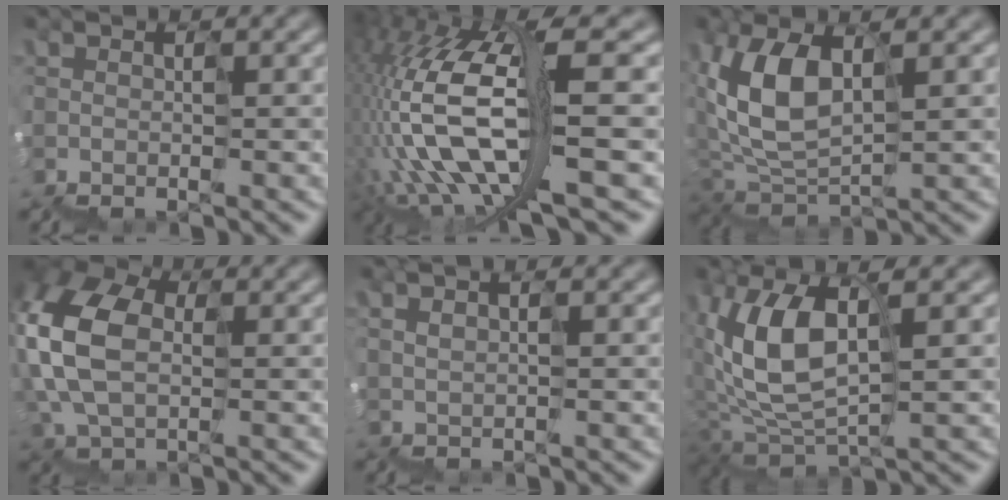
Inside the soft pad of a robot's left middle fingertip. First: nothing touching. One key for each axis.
{"total": 11.5, "fx": -0.9, "fy": 3.6, "fz": 10.8, "tx": -0.270, "ty": 0.025, "tz": -0.004}
{"total": 4.9, "fx": 2.2, "fy": 3.0, "fz": 3.1, "tx": -0.097, "ty": 0.020, "tz": 0.041}
{"total": 7.9, "fx": 1.7, "fy": 5.5, "fz": 5.4, "tx": -0.174, "ty": 0.026, "tz": 0.025}
{"total": 1.3, "fx": 1.2, "fy": 0.2, "fz": 0.5, "tx": -0.011, "ty": 0.026, "tz": 0.024}
{"total": 6.1, "fx": 2.1, "fy": 3.2, "fz": 4.7, "tx": -0.128, "ty": 0.020, "tz": 0.036}